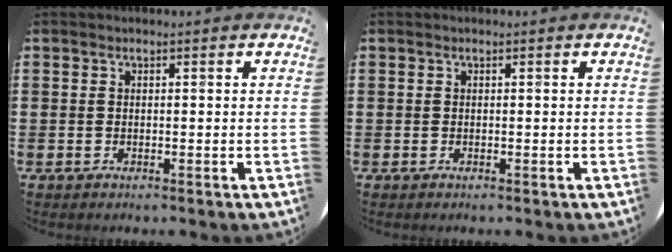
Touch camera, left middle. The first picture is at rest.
{"total": 0.0}